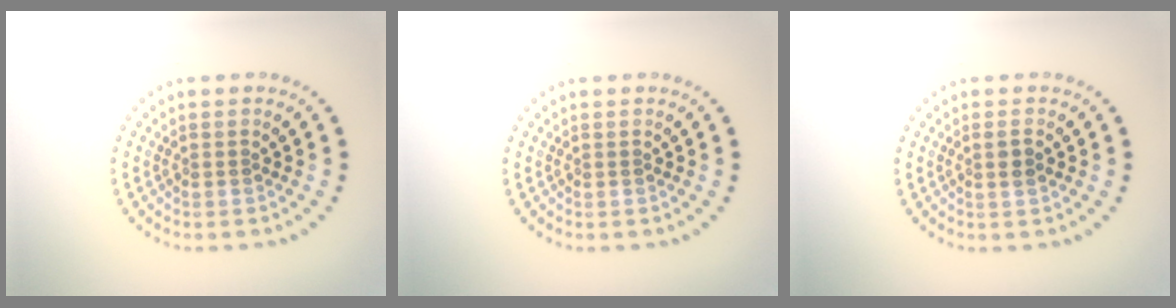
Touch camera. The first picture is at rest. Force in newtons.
{"total": 0.0}
{"total": 1.2, "press": 1.2, "slide": 0.4}